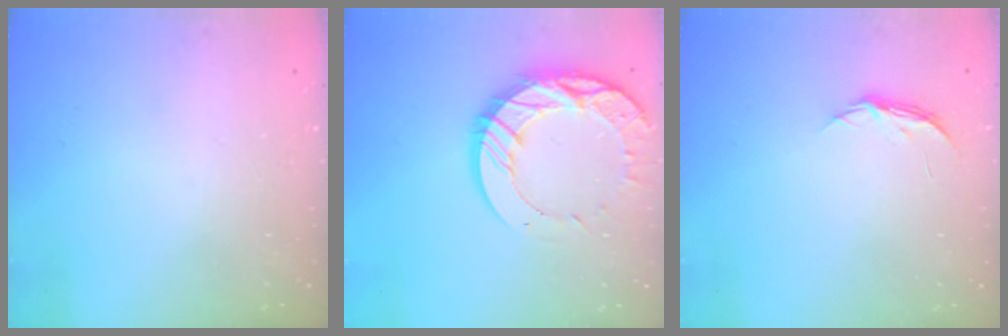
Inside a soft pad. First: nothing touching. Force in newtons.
{"total": 16.6, "press": 16.5, "slide": 1.3}
{"total": 4.5, "press": 4.5, "slide": 0.5}